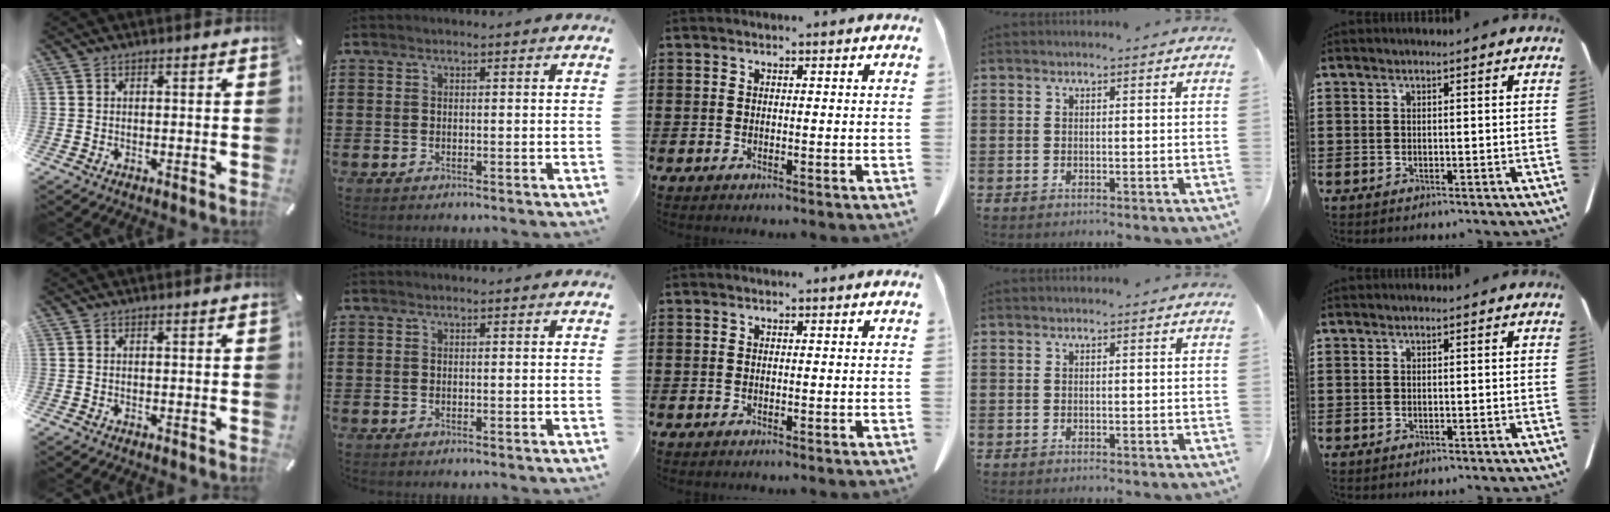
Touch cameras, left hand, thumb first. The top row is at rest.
{}